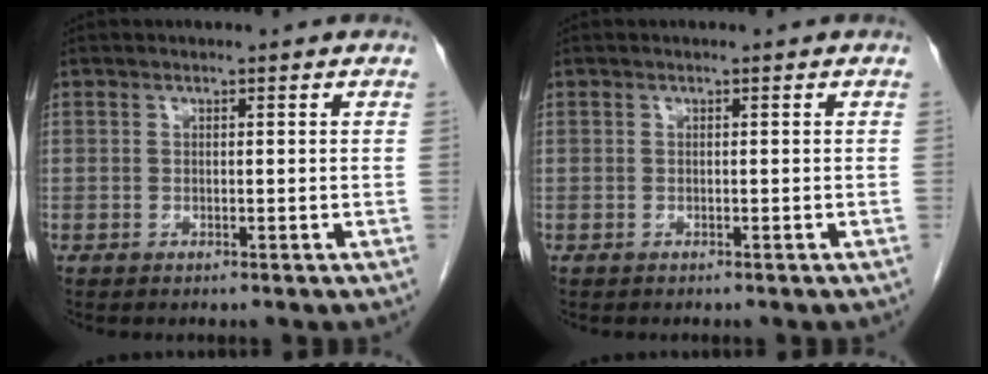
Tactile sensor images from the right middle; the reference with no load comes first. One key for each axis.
{"total": 1.0, "fx": -0.9, "fy": 0.3, "fz": 0.4, "tx": -0.016, "ty": -0.002, "tz": -0.010}